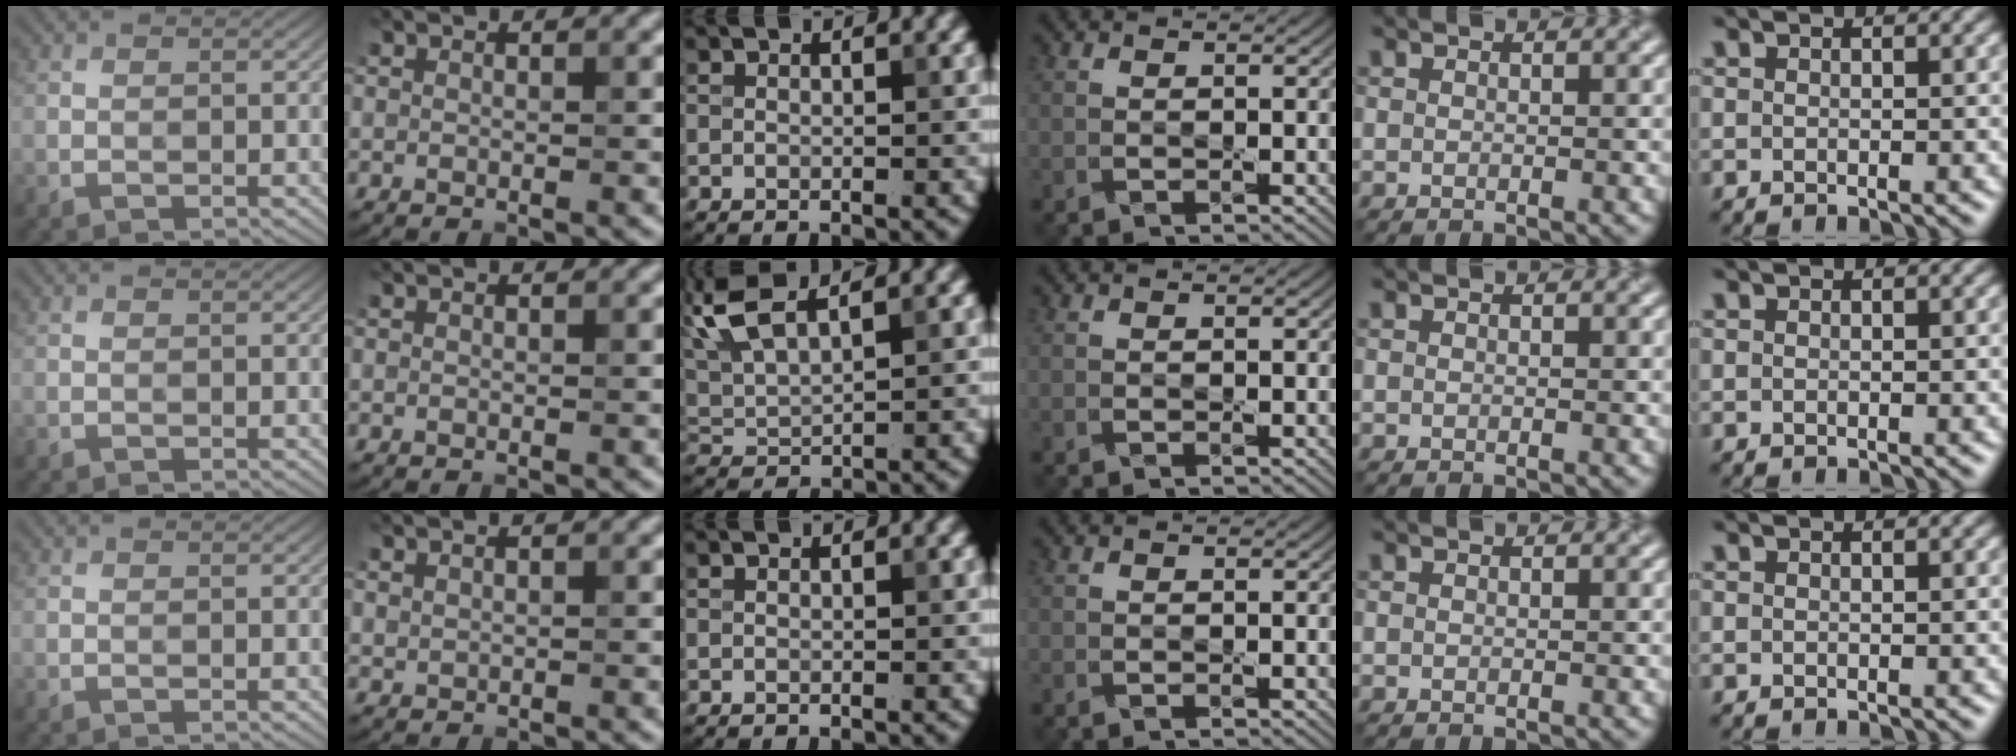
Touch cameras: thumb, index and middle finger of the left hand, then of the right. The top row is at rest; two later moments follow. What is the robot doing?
{"motion": "press", "object": "mouse"}